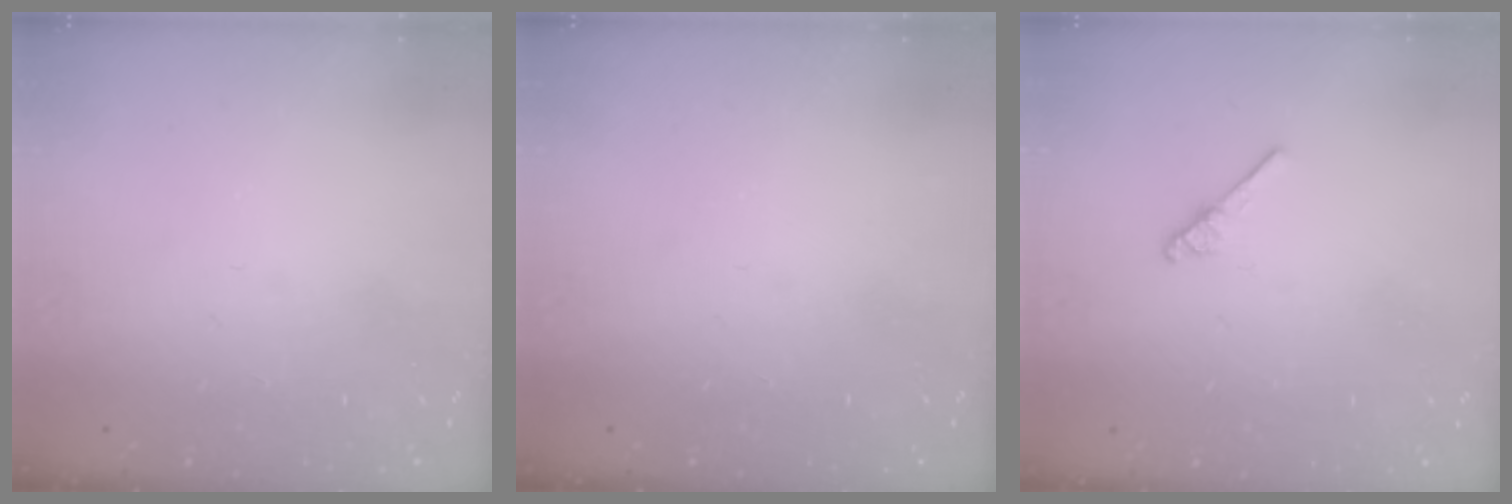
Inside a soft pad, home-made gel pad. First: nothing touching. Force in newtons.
{"total": 0.0}
{"total": 3.0, "press": 2.9, "slide": 0.5}